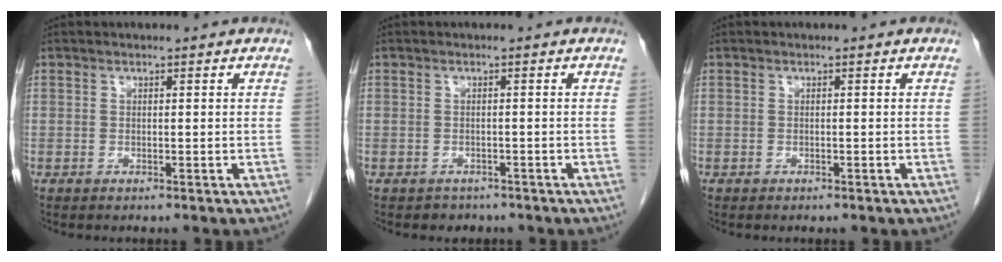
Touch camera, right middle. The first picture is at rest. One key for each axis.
{"total": 2.2, "fx": -1.7, "fy": 1.4, "fz": -0.1, "tx": -0.014, "ty": 0.003, "tz": -0.025}
{"total": 0.0}